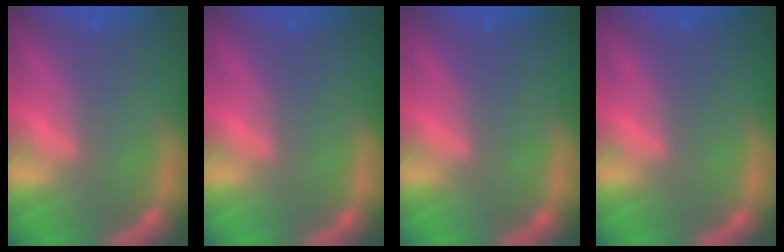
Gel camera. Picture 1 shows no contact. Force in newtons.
{"total": 0.0}
{"total": 0.0}
{"total": 0.0}